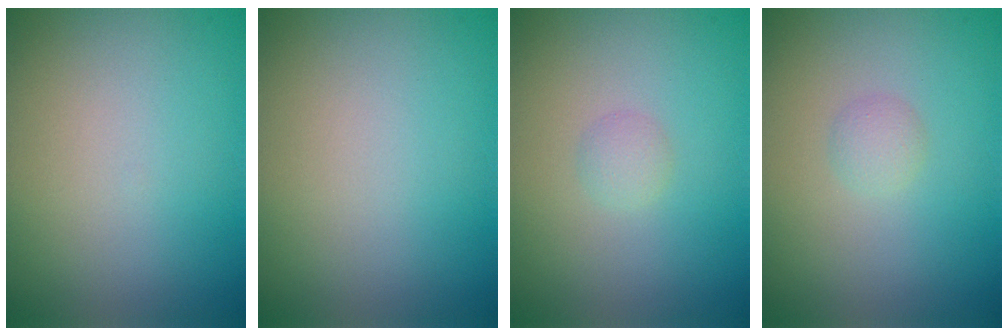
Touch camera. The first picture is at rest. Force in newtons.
{"total": 0.0}
{"total": 1.0, "press": 1.0, "slide": 0.0}
{"total": 1.0, "press": 1.0, "slide": 0.0}